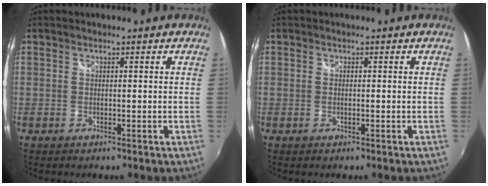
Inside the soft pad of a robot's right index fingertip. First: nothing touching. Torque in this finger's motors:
{"motor_torque": [-0.13, 0.06, -0.03, 0.00]}